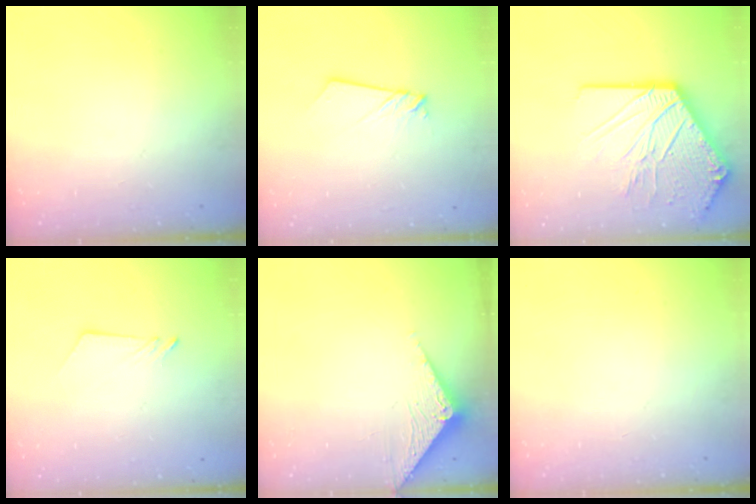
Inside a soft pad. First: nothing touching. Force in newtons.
{"total": 1.9, "press": 1.9, "slide": 0.2}
{"total": 23.5, "press": 23.2, "slide": 3.9}
{"total": 2.6, "press": 2.6, "slide": 0.3}
{"total": 3.5, "press": 3.5, "slide": 0.2}
{"total": 0.0}